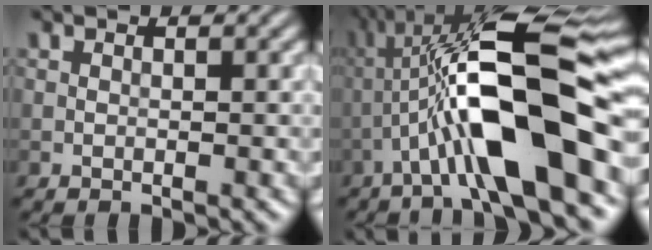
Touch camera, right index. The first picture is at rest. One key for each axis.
{"total": 13.0, "fx": -2.8, "fy": 2.9, "fz": 12.3, "tx": -0.216, "ty": 0.022, "tz": -0.052}